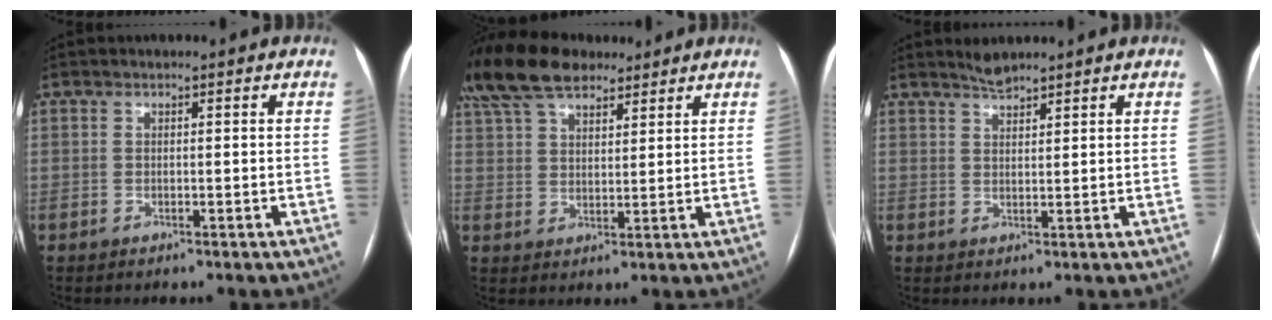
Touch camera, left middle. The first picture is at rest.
{"total": 12.4, "force": [9.9, 4.8, 5.7], "torque": [-0.119, 0.043, 0.182]}
{"total": 2.3, "force": [2.2, 0.0, 0.6], "torque": [-0.015, 0.003, 0.043]}